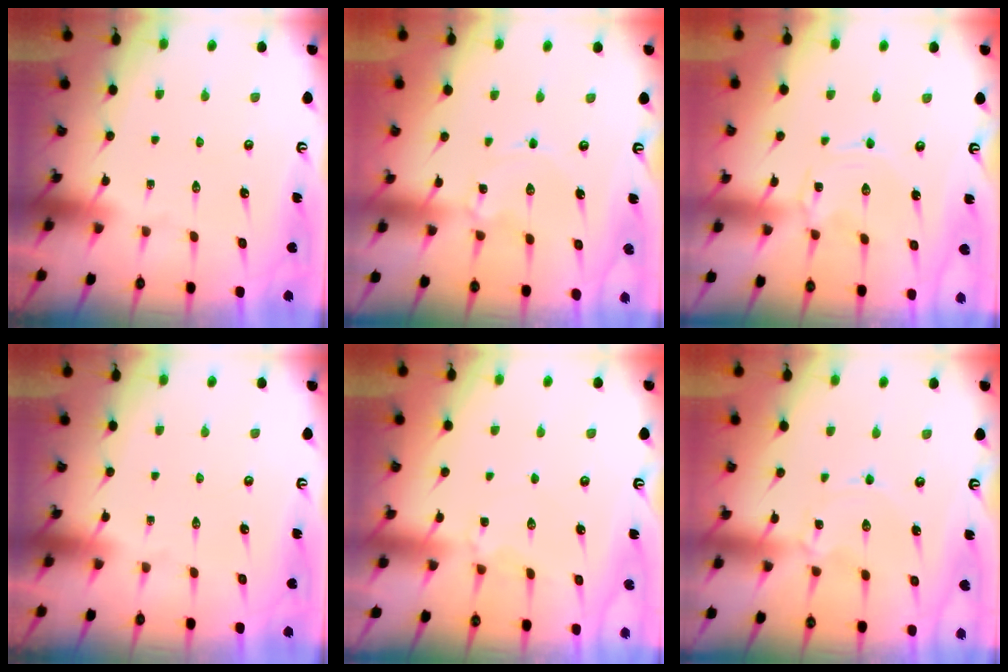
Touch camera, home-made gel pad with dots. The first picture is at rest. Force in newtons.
{"total": 1.2, "press": 1.2, "slide": 0.1}
{"total": 0.7, "press": 0.7, "slide": 0.1}
{"total": 0.0}
{"total": 2.9, "press": 2.9, "slide": 0.5}
{"total": 0.0}